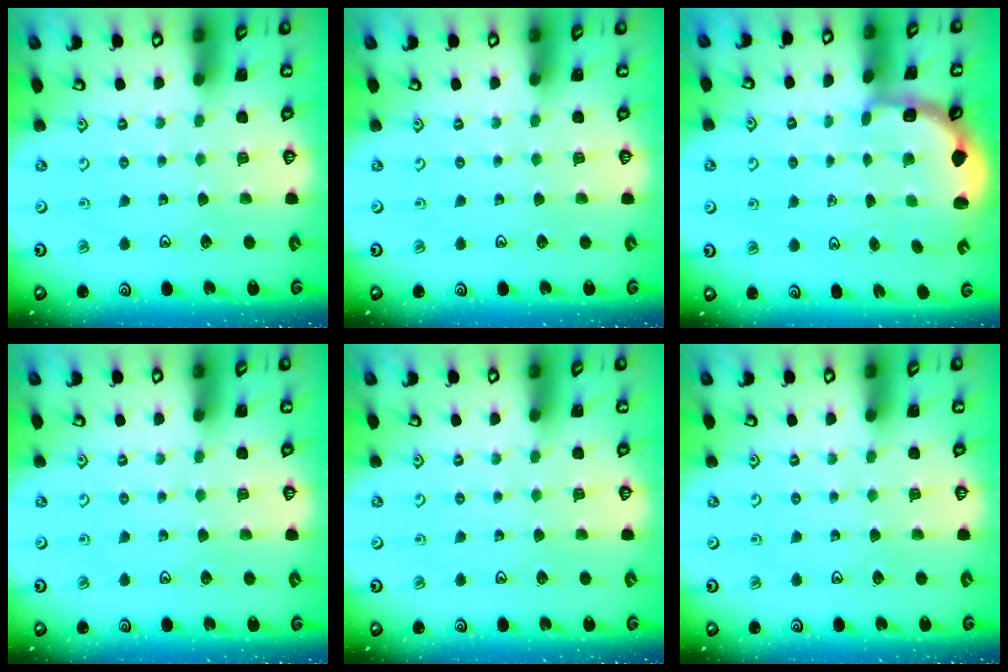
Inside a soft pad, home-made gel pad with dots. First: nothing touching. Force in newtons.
{"total": 0.0}
{"total": 2.8, "press": 2.2, "slide": 1.7}
{"total": 0.0}
{"total": 0.0}
{"total": 0.0}